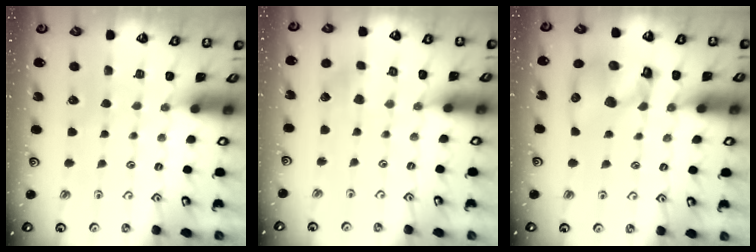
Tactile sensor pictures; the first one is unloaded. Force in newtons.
{"total": 3.0, "press": 3.0, "slide": 0.5}
{"total": 11.2, "press": 11.2, "slide": 0.9}